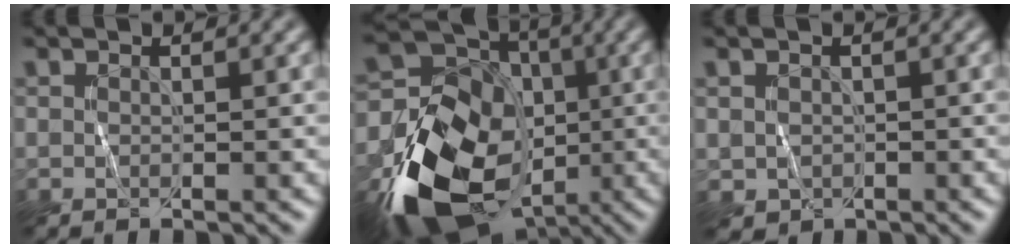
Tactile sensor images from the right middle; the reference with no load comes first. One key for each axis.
{"total": 17.5, "fx": -7.6, "fy": 13.0, "fz": 9.0, "tx": -0.168, "ty": -0.040, "tz": -0.114}
{"total": 1.2, "fx": -0.2, "fy": 1.2, "fz": 0.3, "tx": -0.004, "ty": -0.008, "tz": -0.002}